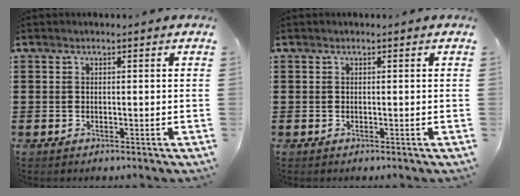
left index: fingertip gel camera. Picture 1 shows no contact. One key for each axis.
{"total": 0.0}